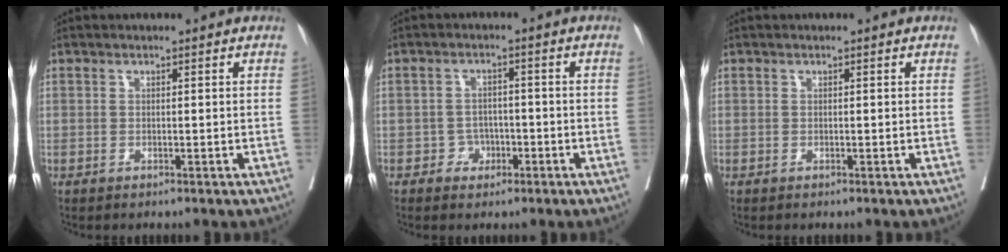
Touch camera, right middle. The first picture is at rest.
{"total": 5.5, "force": [-2.6, 4.2, 2.5], "torque": [-0.033, 0.016, -0.038]}
{"total": 0.0}